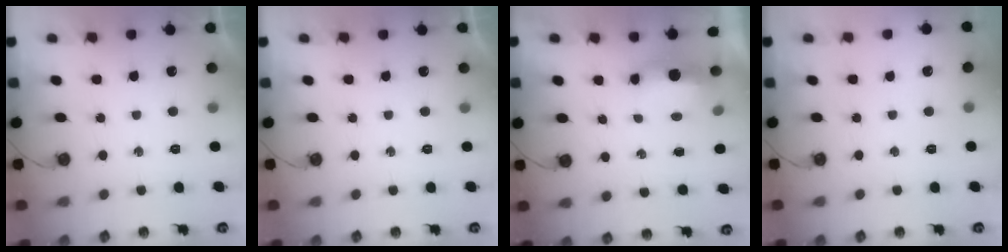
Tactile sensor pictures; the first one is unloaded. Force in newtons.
{"total": 0.0}
{"total": 13.6, "press": 6.7, "slide": 11.8}
{"total": 0.0}